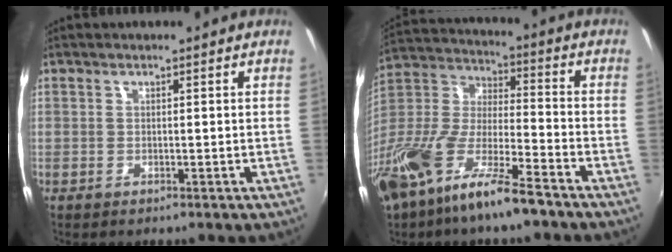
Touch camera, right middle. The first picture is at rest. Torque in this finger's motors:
{"motor_torque": [1.11, -1.03, 0.89, 0.21]}